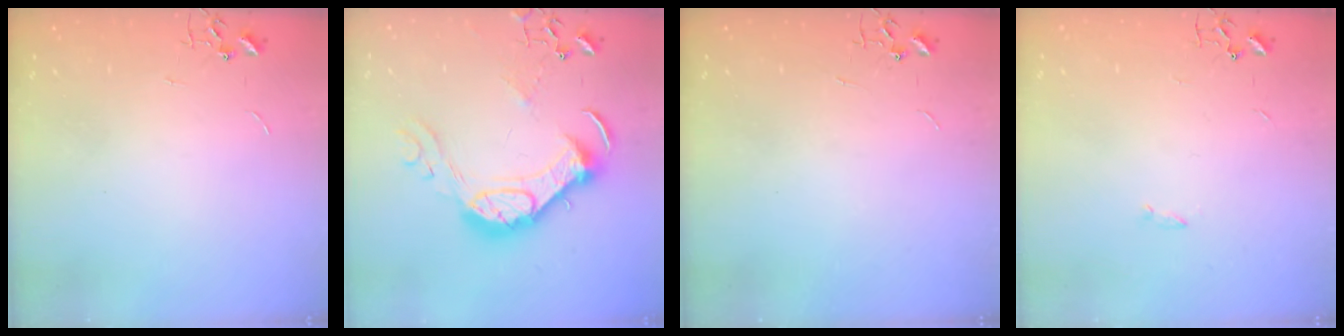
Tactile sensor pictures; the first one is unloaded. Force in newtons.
{"total": 16.4, "press": 16.4, "slide": 1.0}
{"total": 0.0}
{"total": 1.1, "press": 1.0, "slide": 0.3}